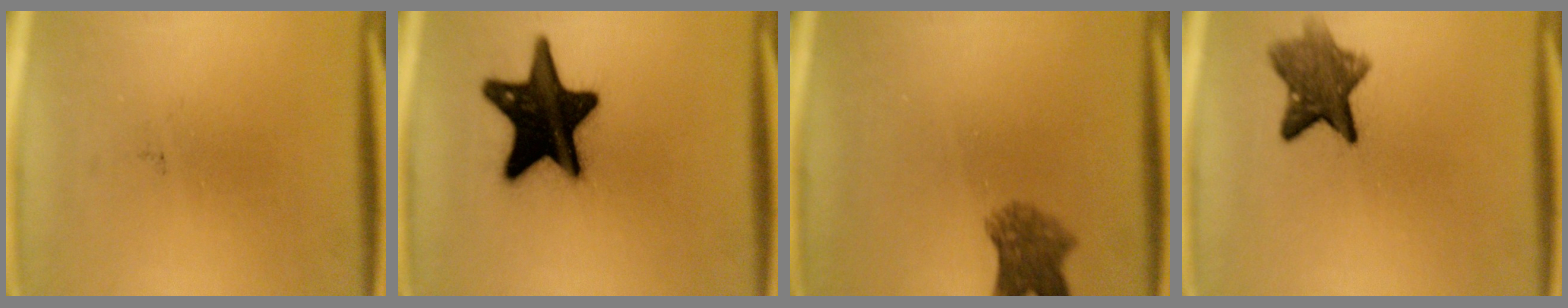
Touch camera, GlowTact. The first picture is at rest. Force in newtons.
{"total": 19.9}
{"total": 5.3}
{"total": 7.5}